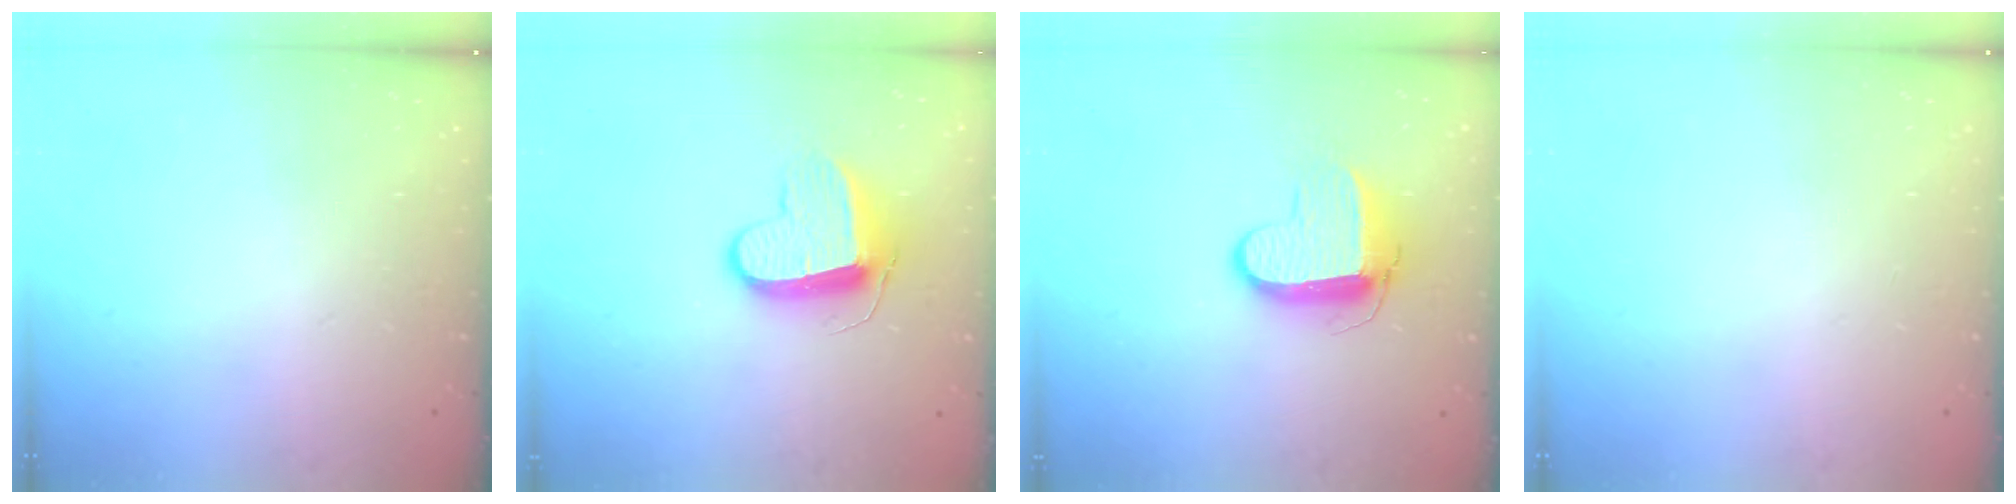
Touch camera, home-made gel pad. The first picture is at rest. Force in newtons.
{"total": 9.9, "press": 9.9, "slide": 0.1}
{"total": 8.9, "press": 8.9, "slide": 0.9}
{"total": 0.0}